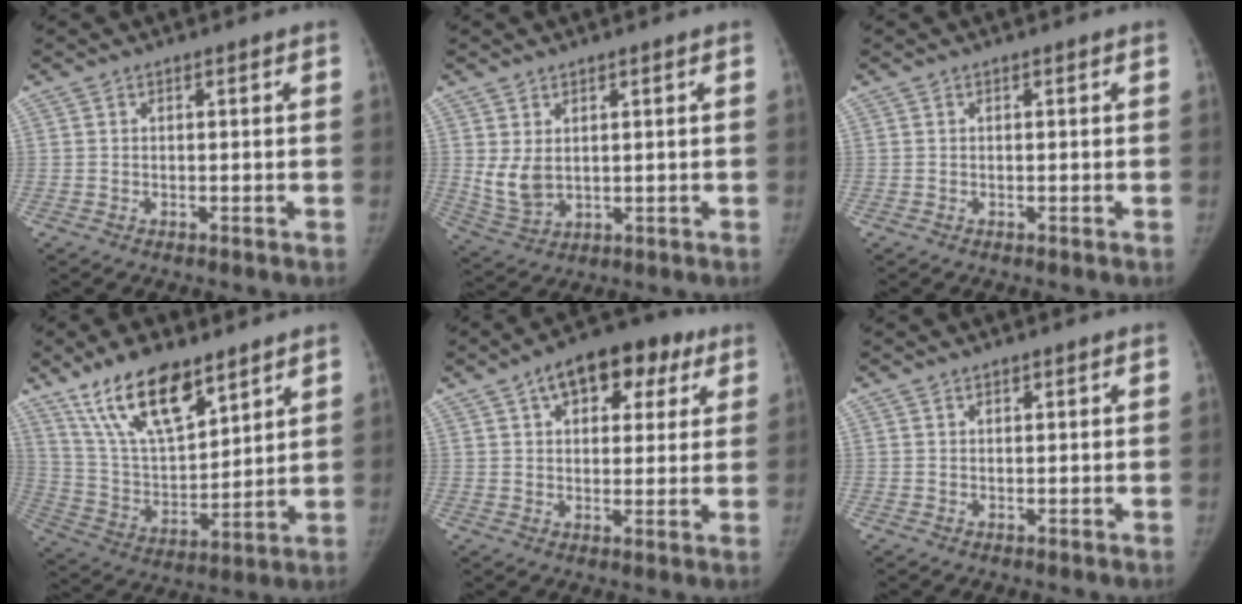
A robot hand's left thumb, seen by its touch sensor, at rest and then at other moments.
{"total": 5.7, "force": [1.4, 3.7, 4.2], "torque": [-0.077, -0.013, 0.043]}
{"total": 0.0}
{"total": 17.6, "force": [11.8, 7.0, 11.0], "torque": [-0.164, -0.056, 0.229]}
{"total": 13.9, "force": [6.7, 8.1, 9.0], "torque": [-0.086, 0.005, 0.092]}
{"total": 0.7, "force": [0.6, 0.3, 0.2], "torque": [-0.003, -0.004, 0.009]}